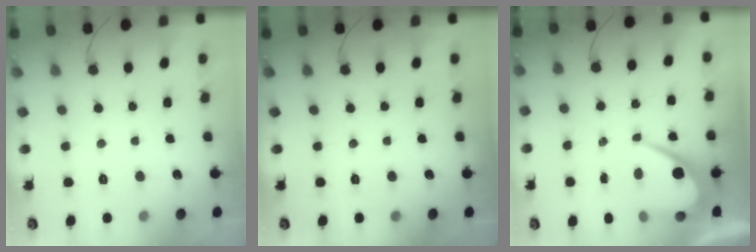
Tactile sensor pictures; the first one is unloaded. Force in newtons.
{"total": 0.0}
{"total": 10.3, "press": 10.2, "slide": 0.6}